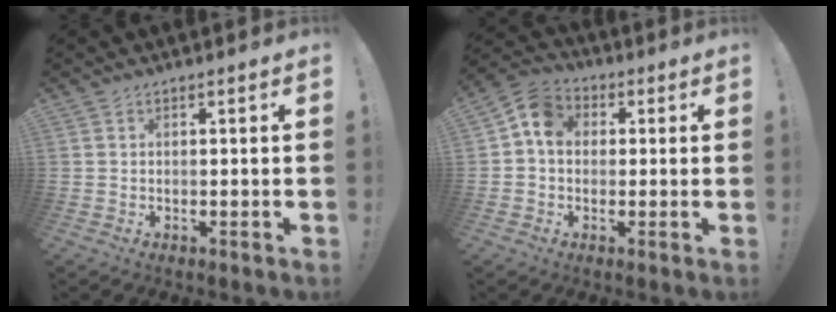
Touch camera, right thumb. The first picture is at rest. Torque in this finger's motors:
{"motor_torque": [0.97, 0.99, 0.16, 0.31, 0.06]}